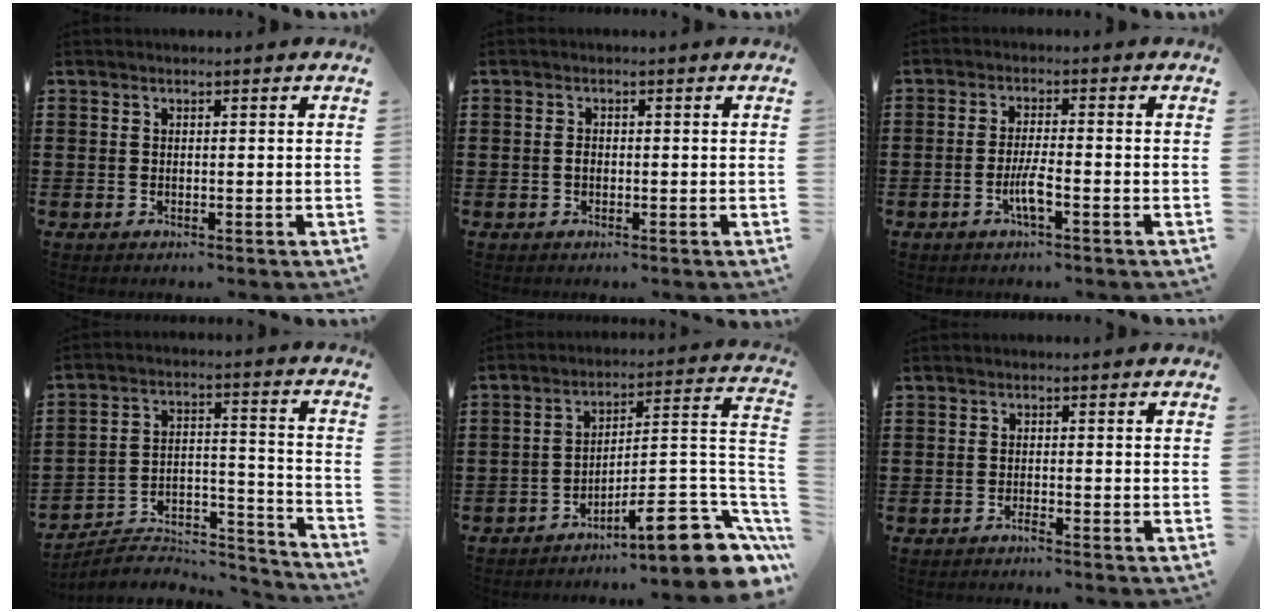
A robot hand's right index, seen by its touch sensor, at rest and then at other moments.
{"total": 1.0, "force": [-0.2, 0.6, 0.8], "torque": [-0.017, 0.001, -0.004]}
{"total": 4.0, "force": [-1.8, 0.4, 3.6], "torque": [-0.083, -0.010, -0.037]}
{"total": 6.1, "force": [-5.8, 1.7, 1.3], "torque": [-0.022, 0.007, -0.114]}
{"total": 10.4, "force": [-6.8, 2.4, 7.5], "torque": [-0.094, 0.003, -0.126]}
{"total": 0.8, "force": [-0.7, 0.0, 0.3], "torque": [-0.008, -0.003, -0.013]}